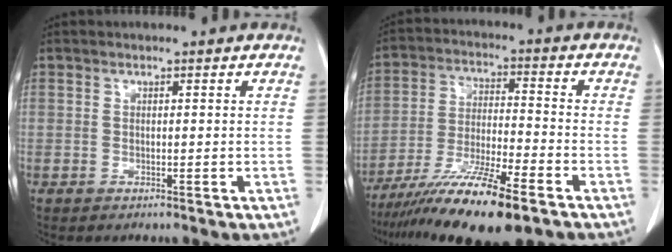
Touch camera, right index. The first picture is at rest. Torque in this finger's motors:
{"motor_torque": [0.99, -0.96, 0.93, 0.21]}